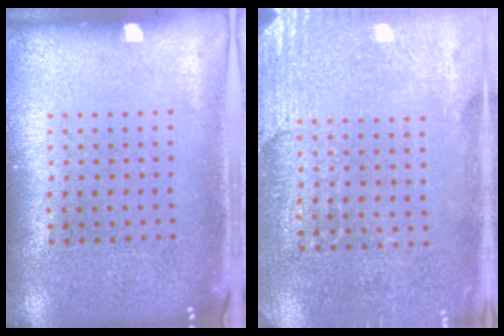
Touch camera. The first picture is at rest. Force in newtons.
{"total": 2.7, "press": 2.5, "slide": 1.1}